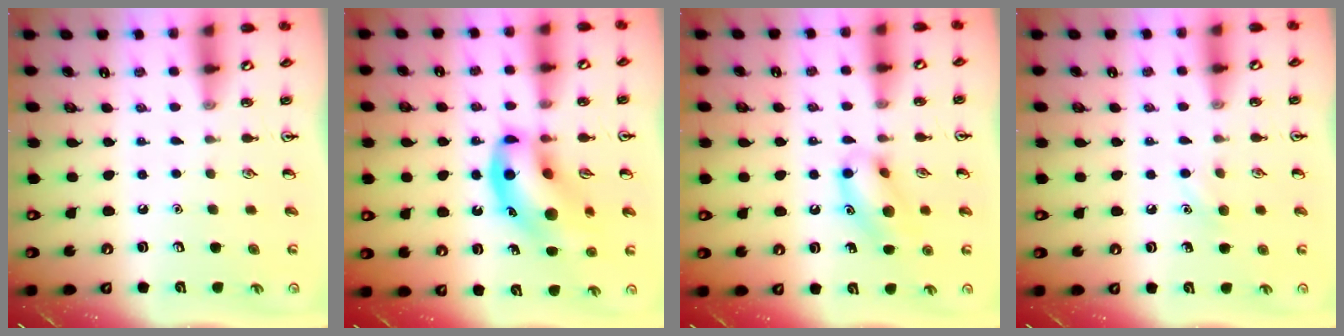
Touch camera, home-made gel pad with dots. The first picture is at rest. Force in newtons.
{"total": 15.5, "press": 15.2, "slide": 2.9}
{"total": 12.3, "press": 12.2, "slide": 1.1}
{"total": 5.6, "press": 5.3, "slide": 1.7}